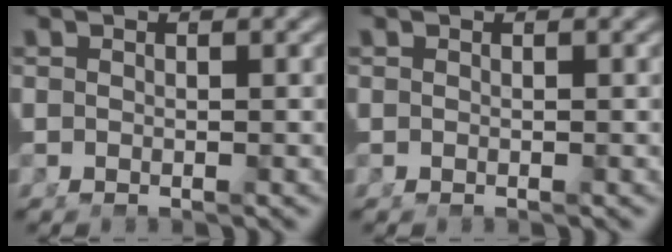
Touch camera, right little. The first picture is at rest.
{"total": 0.0}